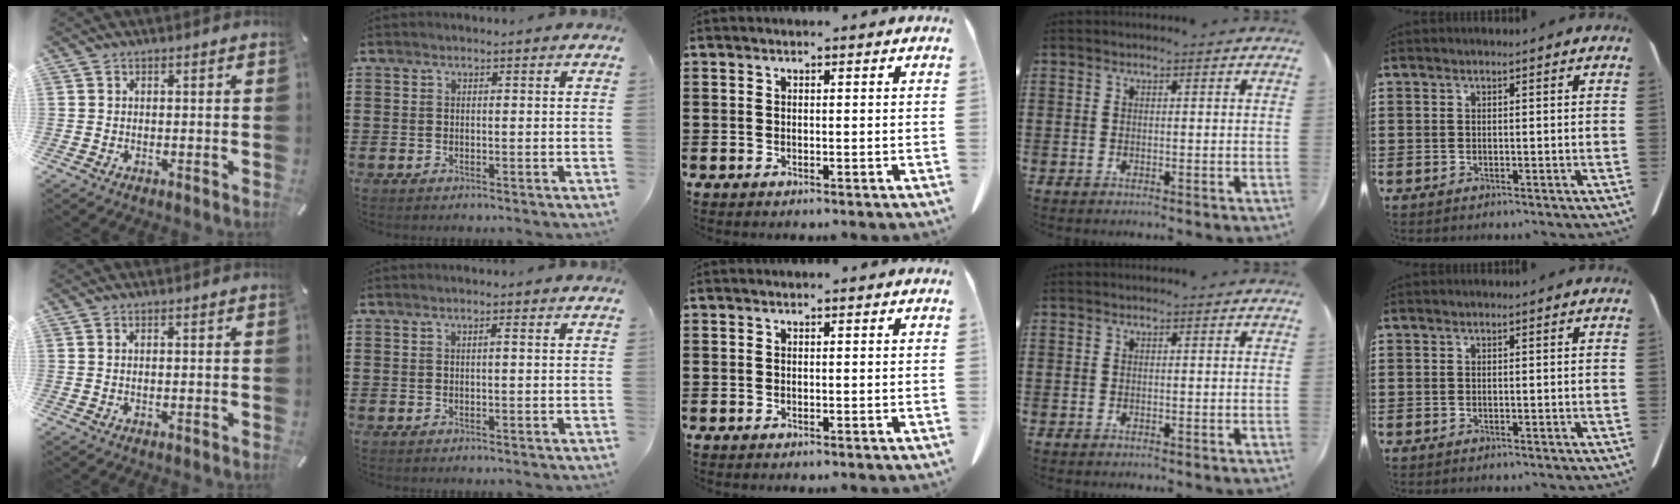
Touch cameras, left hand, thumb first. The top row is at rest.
{"thumb": {"total": 0.9, "force": [0.2, 0.1, 0.8], "torque": [-0.016, -0.003, 0.004]}, "index": {"total": 1.0, "force": [0.2, 0.0, 0.9], "torque": [-0.016, -0.002, 0.003]}}